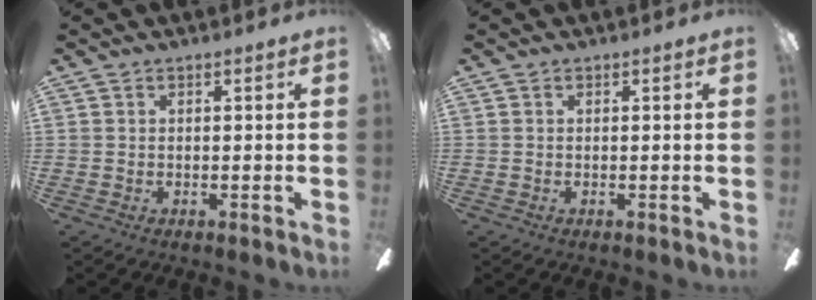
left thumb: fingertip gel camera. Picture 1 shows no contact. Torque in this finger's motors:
{"motor_torque": [-0.01, 0.00, 0.10, -0.09, 0.00]}